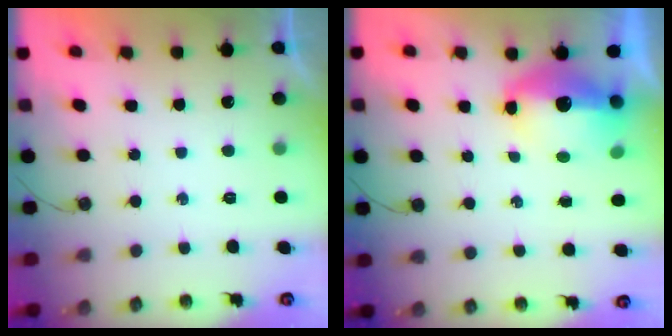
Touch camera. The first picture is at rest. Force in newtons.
{"total": 11.5, "press": 11.4, "slide": 1.3}